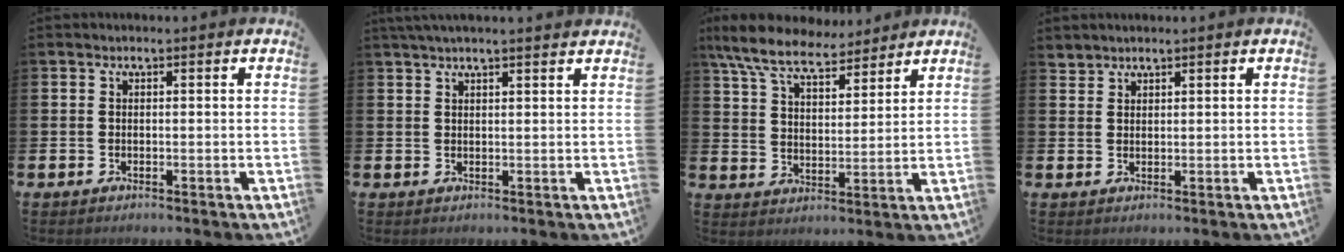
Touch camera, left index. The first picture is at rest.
{"total": 2.3, "force": [2.1, -0.2, 0.8], "torque": [-0.018, -0.003, 0.039]}
{"total": 8.8, "force": [7.9, 2.2, 3.0], "torque": [-0.096, -0.032, 0.147]}
{"total": 1.9, "force": [1.9, 0.3, -0.4], "torque": [0.003, -0.004, 0.036]}